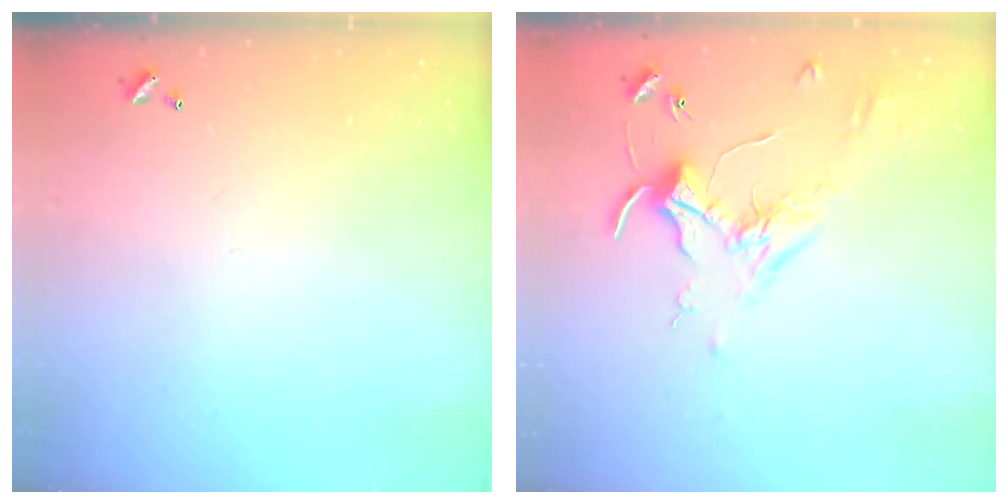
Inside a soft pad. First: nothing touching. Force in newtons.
{"total": 1.6, "press": 1.6, "slide": 0.4}